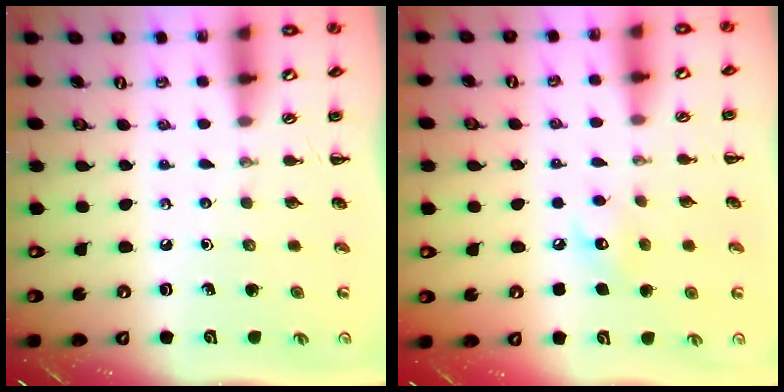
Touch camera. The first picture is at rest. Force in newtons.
{"total": 7.0, "press": 6.8, "slide": 1.6}